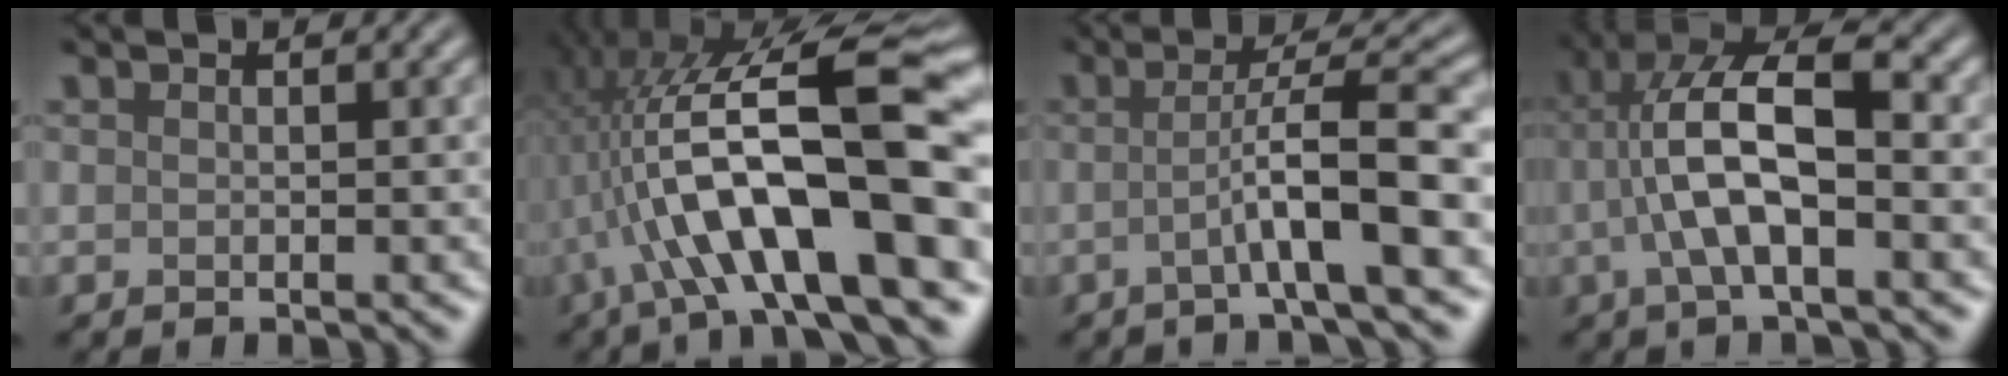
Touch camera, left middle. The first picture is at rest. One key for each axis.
{"total": 14.4, "fx": -1.7, "fy": 4.7, "fz": 13.5, "tx": -0.201, "ty": 0.027, "tz": -0.028}
{"total": 6.3, "fx": -1.0, "fy": 0.8, "fz": 6.2, "tx": -0.095, "ty": 0.019, "tz": -0.026}
{"total": 8.1, "fx": -0.3, "fy": 2.7, "fz": 7.7, "tx": -0.150, "ty": 0.027, "tz": -0.009}